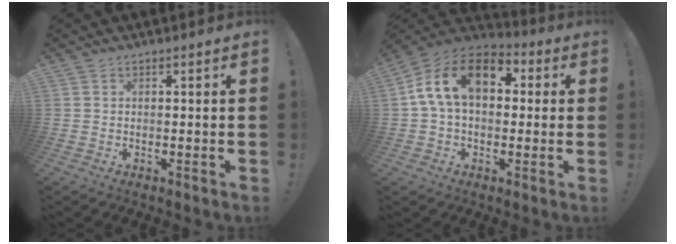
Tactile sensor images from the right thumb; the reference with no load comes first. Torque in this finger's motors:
{"motor_torque": [2.20, 2.75, 0.93, -0.67, 0.19]}